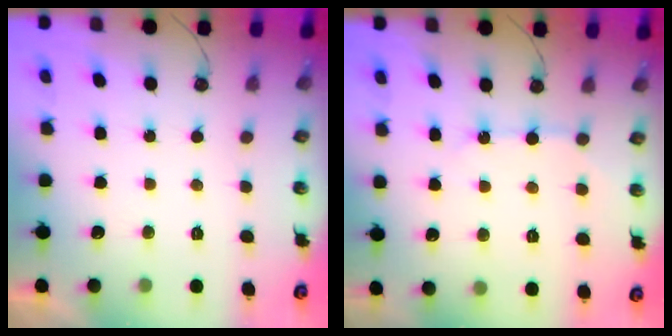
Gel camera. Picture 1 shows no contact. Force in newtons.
{"total": 6.5, "press": 6.5, "slide": 0.5}